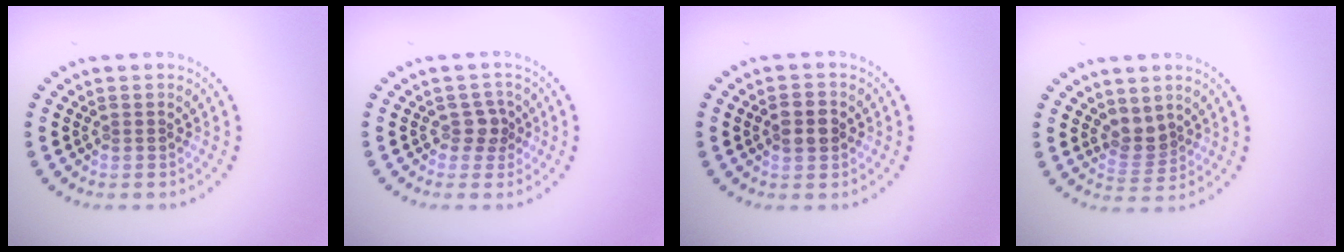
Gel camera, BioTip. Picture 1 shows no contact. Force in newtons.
{"total": 1.6, "press": 1.3, "slide": 1.0}
{"total": 2.8, "press": 2.8, "slide": 0.2}
{"total": 2.2, "press": 1.7, "slide": 1.5}